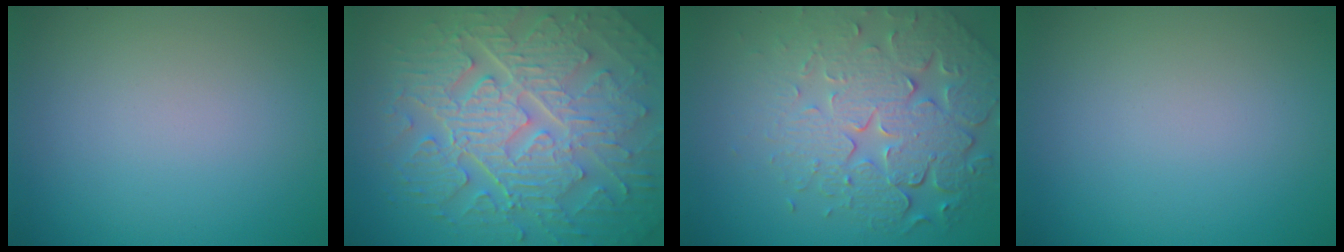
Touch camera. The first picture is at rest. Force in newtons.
{"total": 10.3, "press": 7.0, "slide": 7.6}
{"total": 7.9, "press": 5.6, "slide": 5.5}
{"total": 0.0}